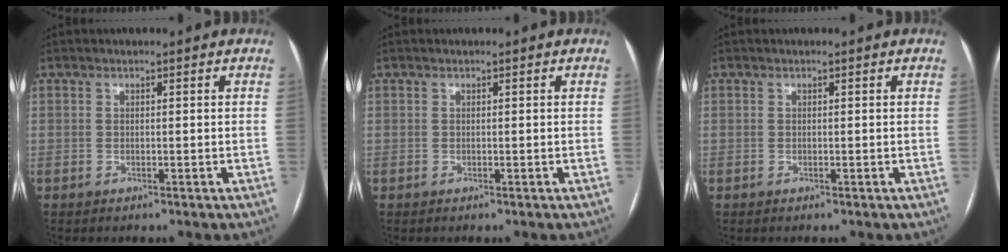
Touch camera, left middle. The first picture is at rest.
{"total": 0.0}
{"total": 0.0}